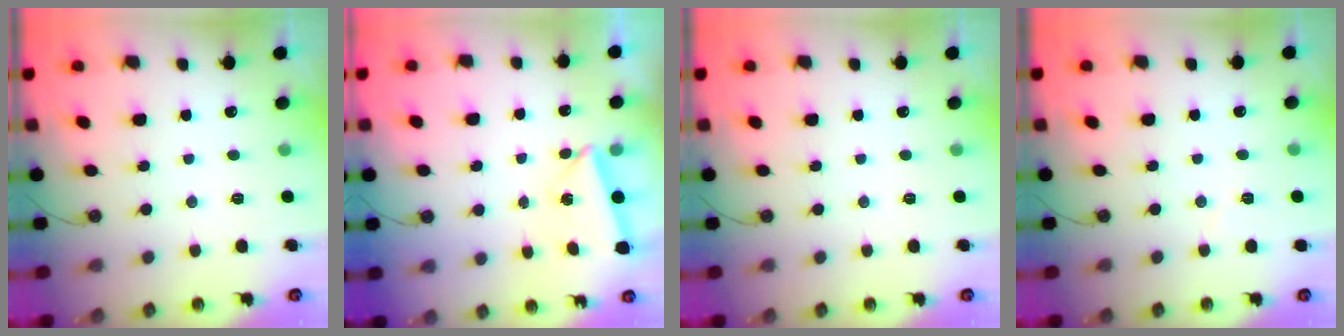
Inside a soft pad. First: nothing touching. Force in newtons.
{"total": 2.9, "press": 2.7, "slide": 1.2}
{"total": 0.0}
{"total": 2.9, "press": 2.7, "slide": 1.2}